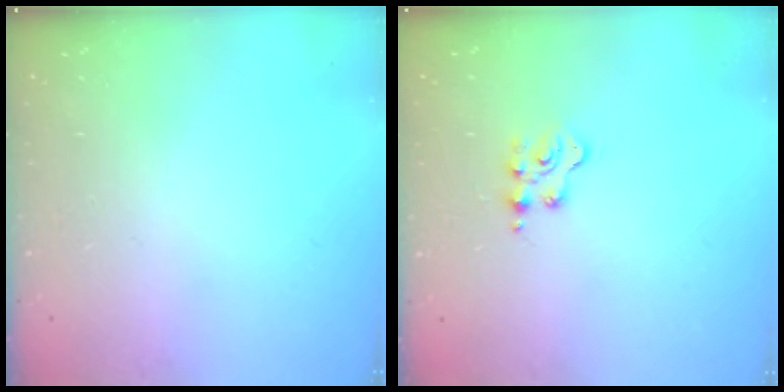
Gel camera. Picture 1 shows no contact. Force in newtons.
{"total": 2.5, "press": 2.4, "slide": 0.5}